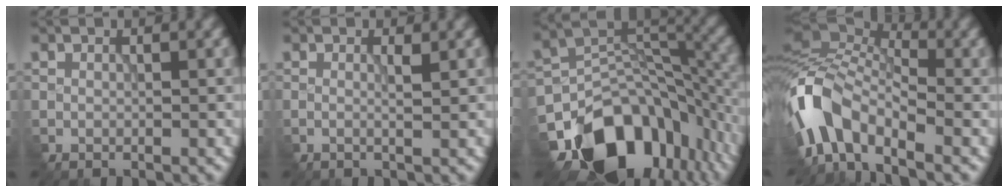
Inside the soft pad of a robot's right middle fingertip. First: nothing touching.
{"total": 0.8, "force": [0.2, 0.0, 0.8], "torque": [-0.017, 0.003, -0.002]}
{"total": 14.4, "force": [-8.4, 9.3, 7.0], "torque": [-0.126, -0.010, -0.132]}
{"total": 9.2, "force": [-4.0, 4.5, 6.9], "torque": [-0.128, 0.019, -0.095]}